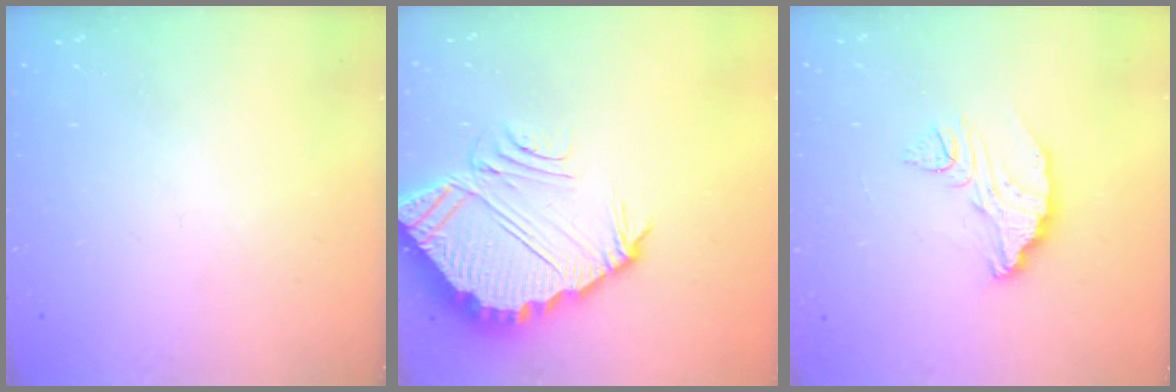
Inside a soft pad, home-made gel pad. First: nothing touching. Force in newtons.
{"total": 8.4, "press": 8.4, "slide": 0.6}
{"total": 10.0, "press": 10.0, "slide": 0.7}